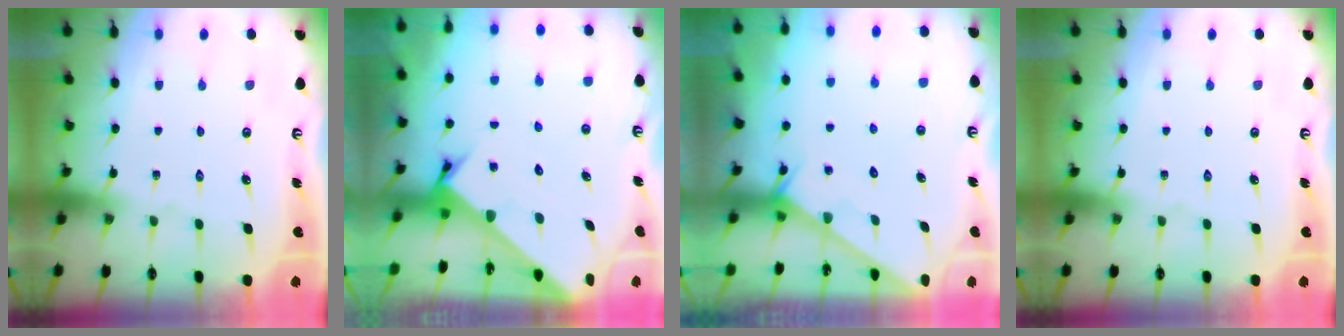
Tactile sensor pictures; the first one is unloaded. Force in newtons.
{"total": 2.7, "press": 2.6, "slide": 0.3}
{"total": 2.4, "press": 2.4, "slide": 0.1}
{"total": 0.0}